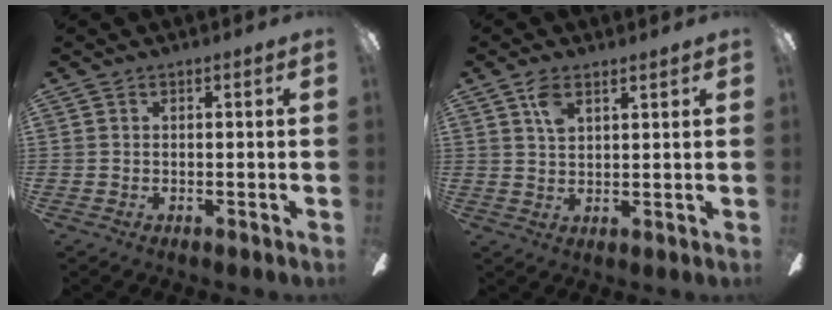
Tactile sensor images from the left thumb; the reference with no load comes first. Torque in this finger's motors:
{"motor_torque": [0.57, 0.50, 0.69, -0.48, 0.09]}